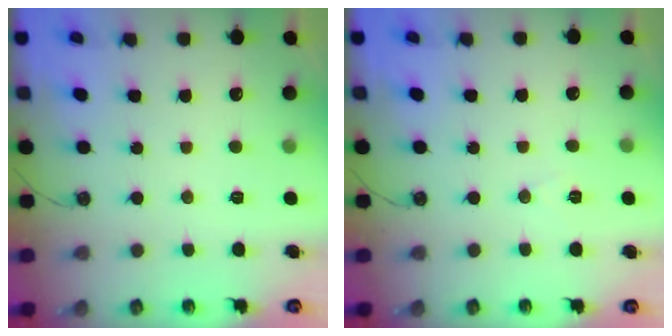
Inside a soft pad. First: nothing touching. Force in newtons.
{"total": 5.3, "press": 3.0, "slide": 4.4}